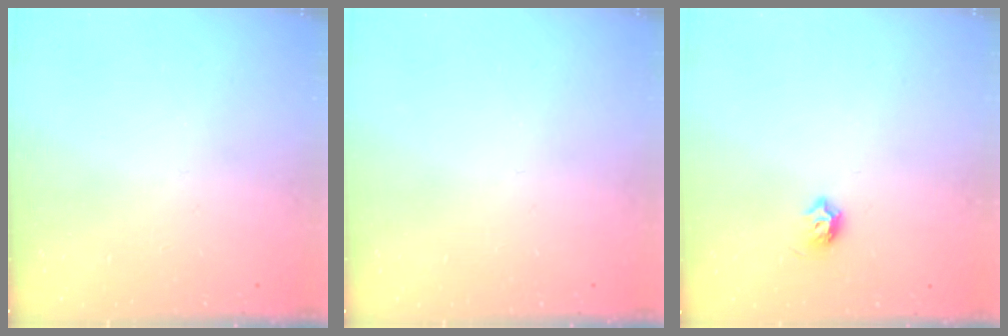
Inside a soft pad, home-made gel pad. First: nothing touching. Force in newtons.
{"total": 0.0}
{"total": 5.7, "press": 5.6, "slide": 1.0}